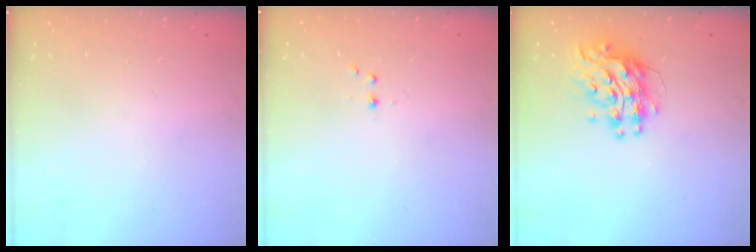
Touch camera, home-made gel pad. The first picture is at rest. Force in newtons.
{"total": 2.2, "press": 1.9, "slide": 1.2}
{"total": 11.5, "press": 11.5, "slide": 1.0}